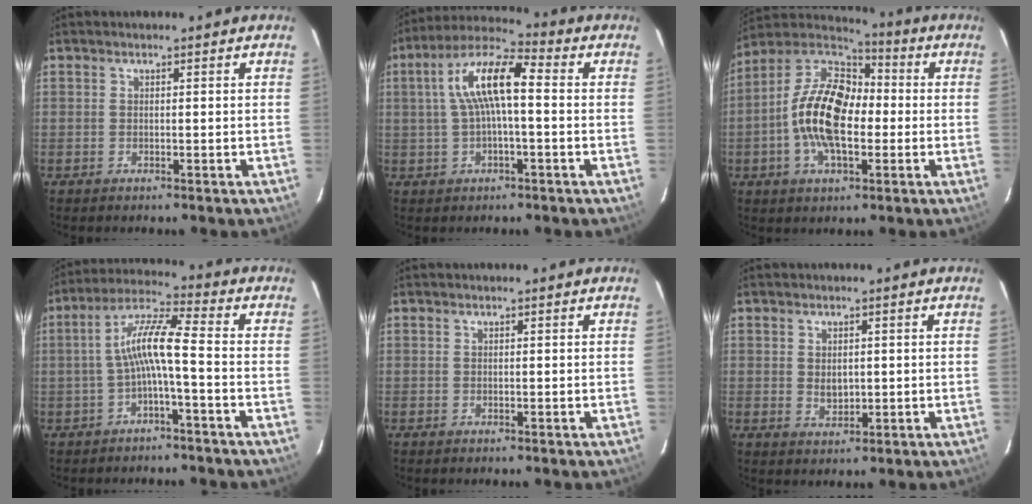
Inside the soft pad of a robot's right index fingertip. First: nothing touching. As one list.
[{"total": 11.1, "force": [0.9, 3.1, 10.6], "torque": [-0.206, 0.026, 0.012]}, {"total": 16.5, "force": [-2.2, 8.9, 13.8], "torque": [-0.269, 0.012, -0.050]}, {"total": 7.7, "force": [-2.0, 0.5, 7.4], "torque": [-0.166, 0.020, -0.036]}, {"total": 0.0}, {"total": 3.1, "force": [0.2, 2.3, 2.1], "torque": [-0.034, 0.000, 0.007]}]